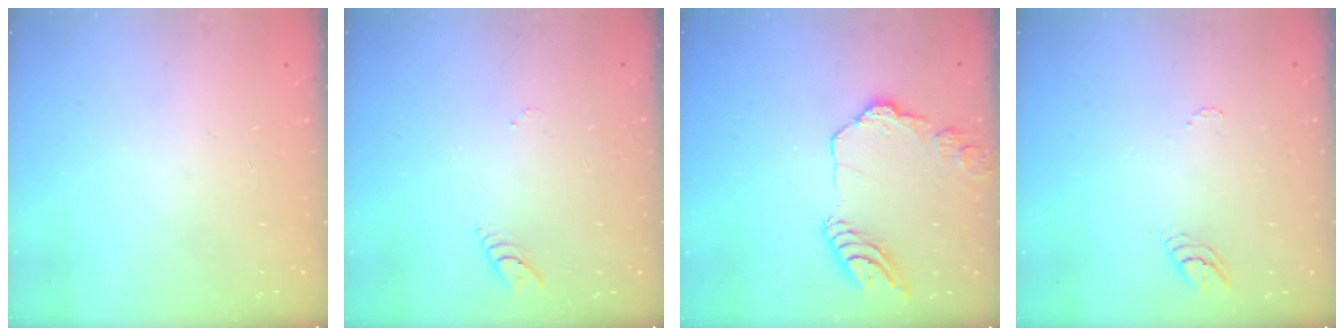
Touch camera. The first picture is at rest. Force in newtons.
{"total": 3.0, "press": 3.0, "slide": 0.3}
{"total": 14.2, "press": 14.1, "slide": 1.5}
{"total": 3.7, "press": 3.6, "slide": 0.3}